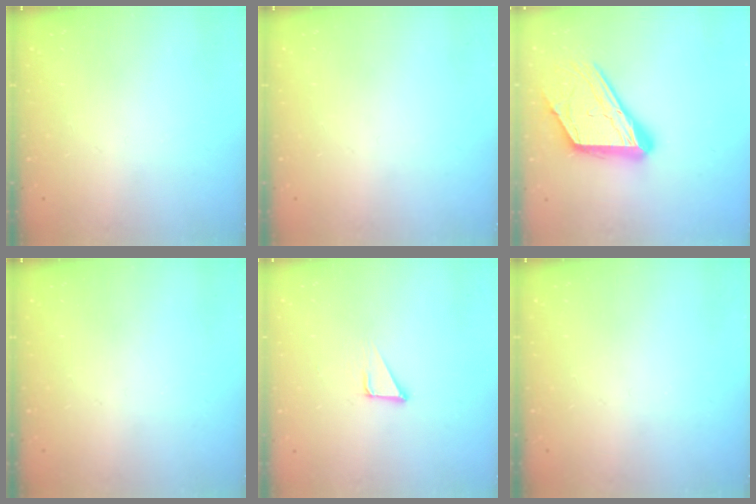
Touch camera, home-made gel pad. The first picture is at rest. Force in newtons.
{"total": 0.0}
{"total": 19.1, "press": 19.0, "slide": 1.7}
{"total": 0.0}
{"total": 2.1, "press": 2.1, "slide": 0.1}
{"total": 0.0}